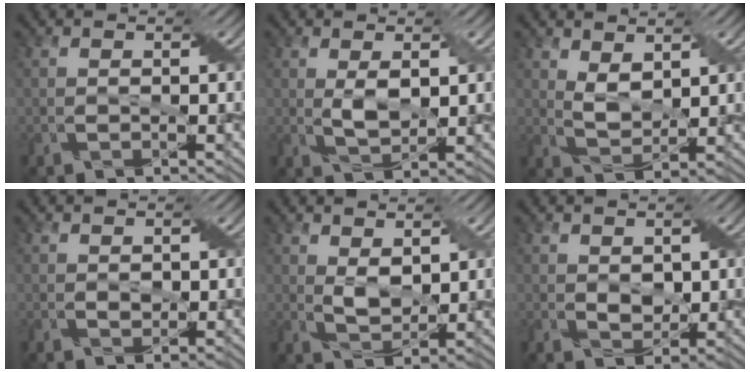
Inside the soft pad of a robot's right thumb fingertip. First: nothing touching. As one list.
[{"total": 3.0, "force": [0.6, 1.4, 2.6], "torque": [-0.060, -0.005, 0.015]}, {"total": 3.5, "force": [2.1, 1.7, 2.3], "torque": [-0.055, -0.005, 0.044]}, {"total": 0.8, "force": [0.2, 0.6, 0.5], "torque": [-0.013, -0.002, 0.008]}, {"total": 3.3, "force": [1.5, 1.7, 2.4], "torque": [-0.057, -0.005, 0.031]}, {"total": 2.3, "force": [0.7, 1.6, 1.5], "torque": [-0.036, -0.003, 0.015]}]